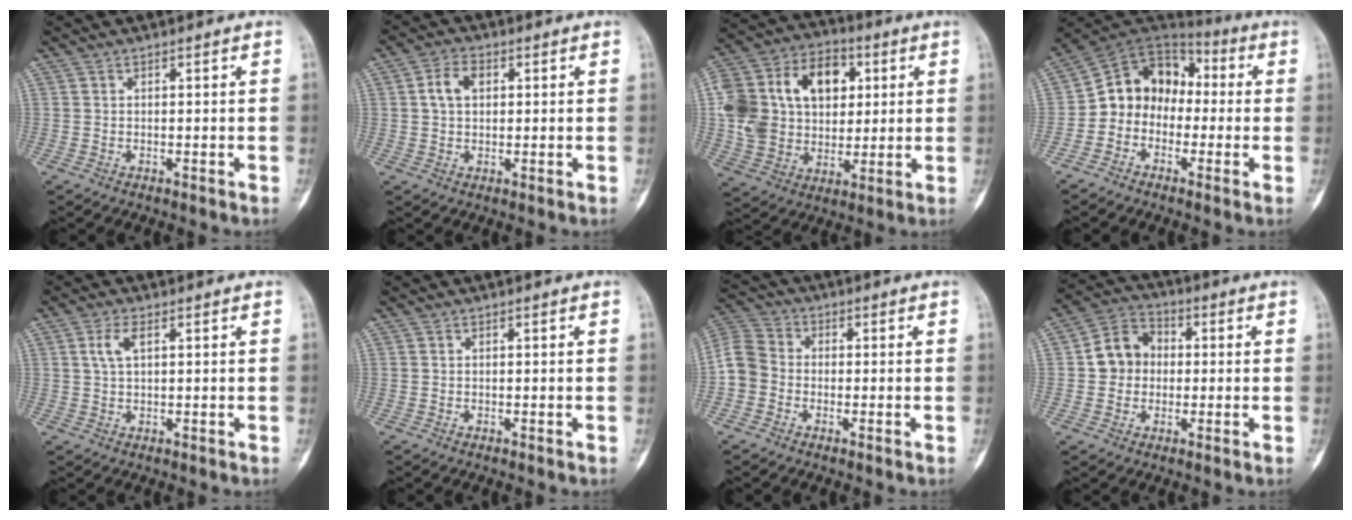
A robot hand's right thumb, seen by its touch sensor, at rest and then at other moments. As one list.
[{"total": 5.0, "force": [1.1, 3.4, 3.4], "torque": [-0.061, 0.009, 0.019]}, {"total": 21.8, "force": [4.2, 15.9, 14.2], "torque": [-0.249, 0.024, 0.078]}, {"total": 11.9, "force": [-1.6, 10.0, 6.3], "torque": [-0.074, 0.061, -0.045]}, {"total": 3.4, "force": [1.2, 1.5, 2.8], "torque": [-0.063, 0.006, 0.025]}, {"total": 0.0}, {"total": 7.1, "force": [-1.7, 6.1, 3.2], "torque": [-0.060, 0.022, -0.046]}, {"total": 8.4, "force": [0.1, 7.3, 4.1], "torque": [-0.046, 0.023, -0.011]}]